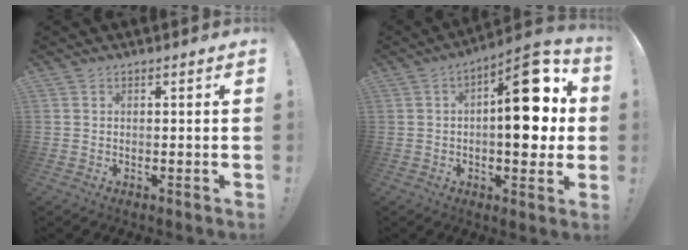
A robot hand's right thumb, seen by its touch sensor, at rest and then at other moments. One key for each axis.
{"total": 18.3, "fx": 2.0, "fy": 7.9, "fz": 16.4, "tx": -0.208, "ty": -0.003, "tz": 0.029}